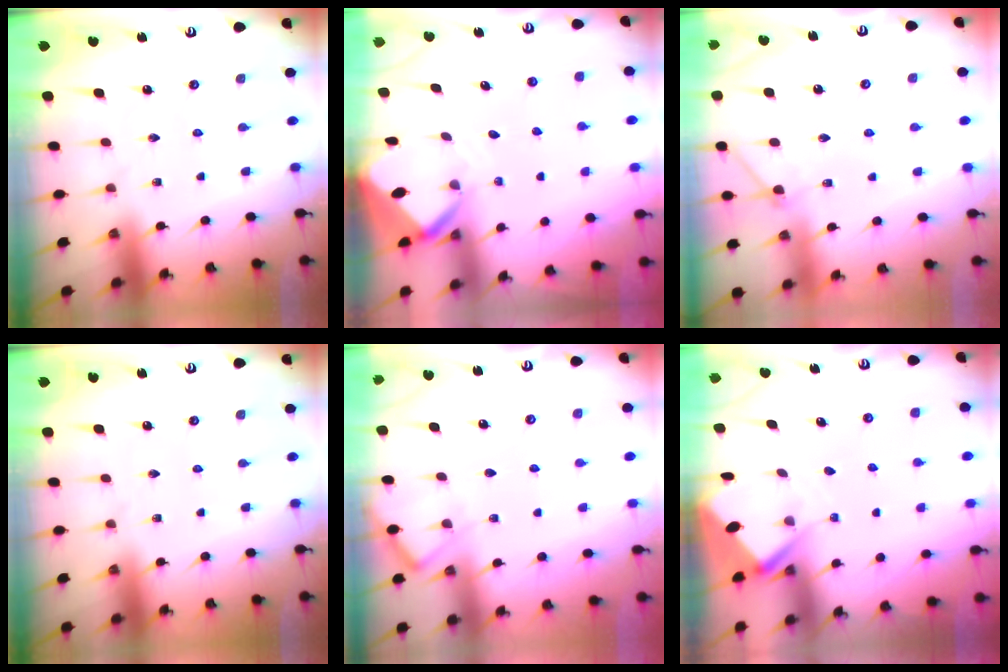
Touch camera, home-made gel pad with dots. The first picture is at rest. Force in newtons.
{"total": 3.0, "press": 3.0, "slide": 0.1}
{"total": 4.6, "press": 4.6, "slide": 0.5}
{"total": 0.0}
{"total": 5.5, "press": 5.5, "slide": 0.6}
{"total": 2.9, "press": 2.9, "slide": 0.4}